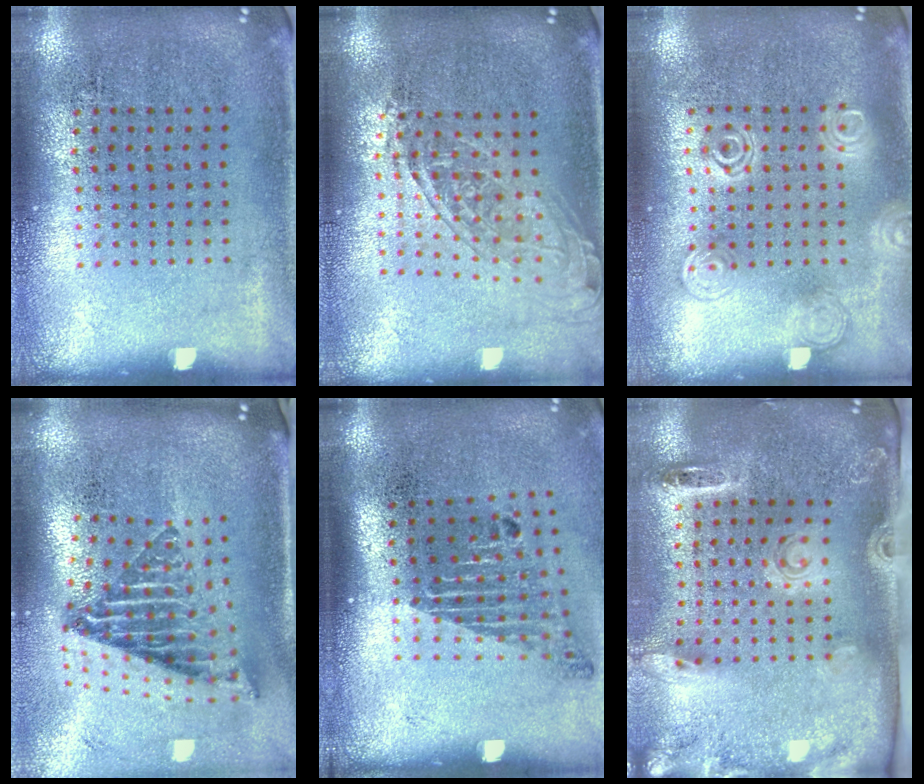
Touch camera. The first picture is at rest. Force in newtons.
{"total": 1.5, "press": 1.3, "slide": 0.8}
{"total": 1.2, "press": 1.2, "slide": 0.0}
{"total": 2.6, "press": 1.6, "slide": 2.0}
{"total": 1.8, "press": 1.2, "slide": 1.3}
{"total": 2.7, "press": 1.9, "slide": 2.0}